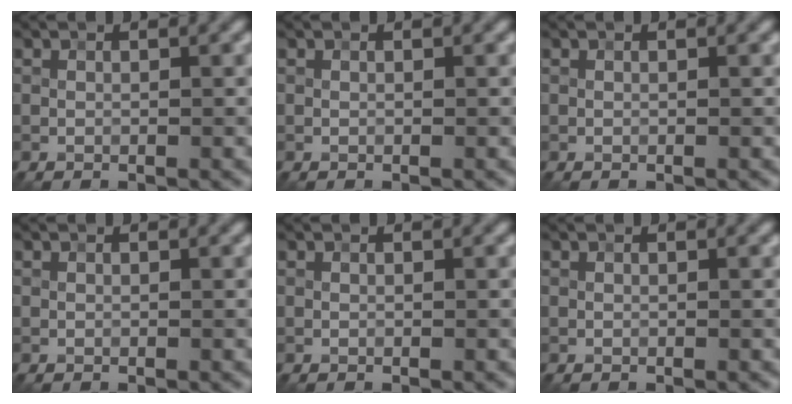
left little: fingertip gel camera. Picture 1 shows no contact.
{"total": 0.0}
{"total": 0.0}
{"total": 0.0}
{"total": 0.0}
{"total": 0.0}